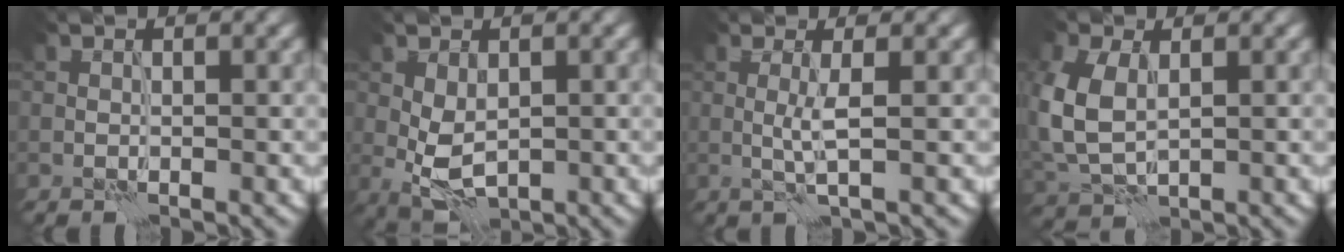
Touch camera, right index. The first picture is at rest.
{"total": 3.4, "force": [0.1, 2.0, 2.8], "torque": [-0.054, -0.003, 0.005]}
{"total": 1.8, "force": [0.1, 0.0, 1.8], "torque": [-0.040, -0.001, 0.000]}
{"total": 6.4, "force": [0.7, 4.1, 4.9], "torque": [-0.139, 0.000, 0.018]}